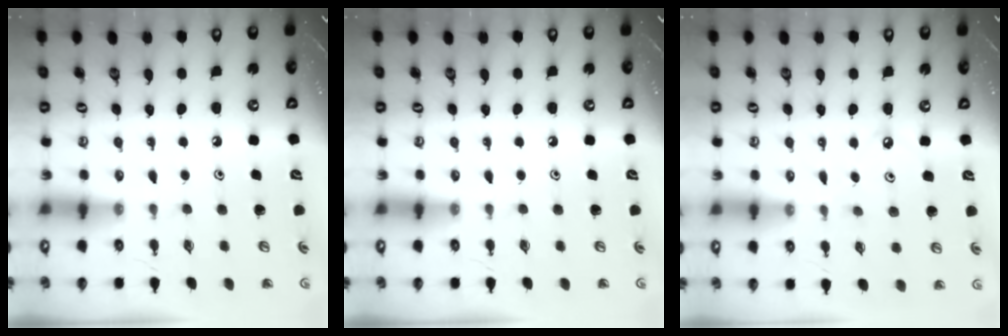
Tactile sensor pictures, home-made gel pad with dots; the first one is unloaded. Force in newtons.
{"total": 0.0}
{"total": 5.0, "press": 5.0, "slide": 0.3}